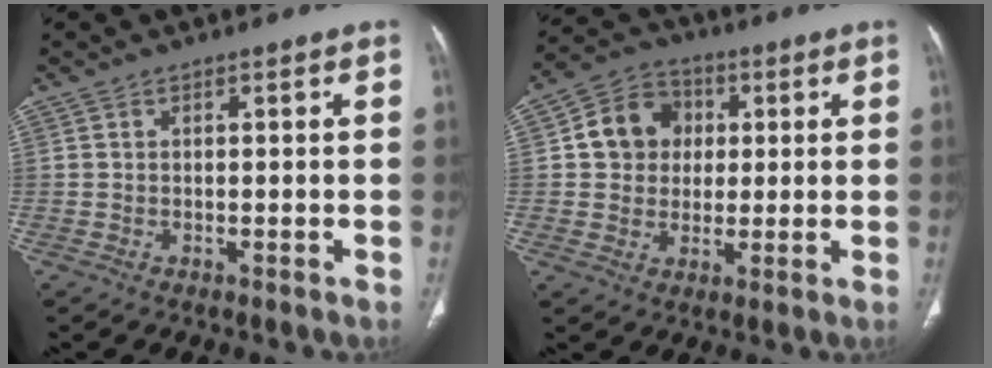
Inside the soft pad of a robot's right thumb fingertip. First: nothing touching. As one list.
[{"total": 10.3, "force": [1.7, 9.1, 4.6], "torque": [-0.045, 0.009, 0.021]}]